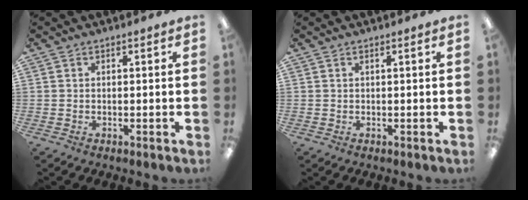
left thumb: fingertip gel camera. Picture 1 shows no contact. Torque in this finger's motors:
{"motor_torque": [-0.05, 0.03, -0.26, 0.07, -0.02]}